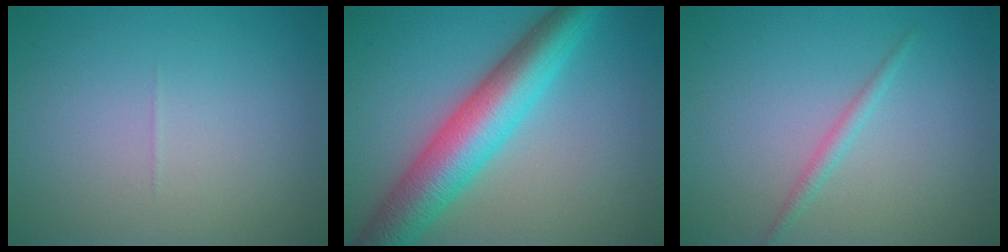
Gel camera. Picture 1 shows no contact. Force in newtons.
{"total": 8.5, "press": 8.5, "slide": 0.0}
{"total": 1.3, "press": 1.3, "slide": 0.0}